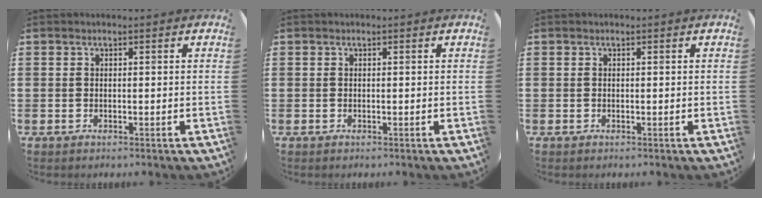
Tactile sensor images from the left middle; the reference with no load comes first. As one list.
[{"total": 0.0}, {"total": 0.0}]